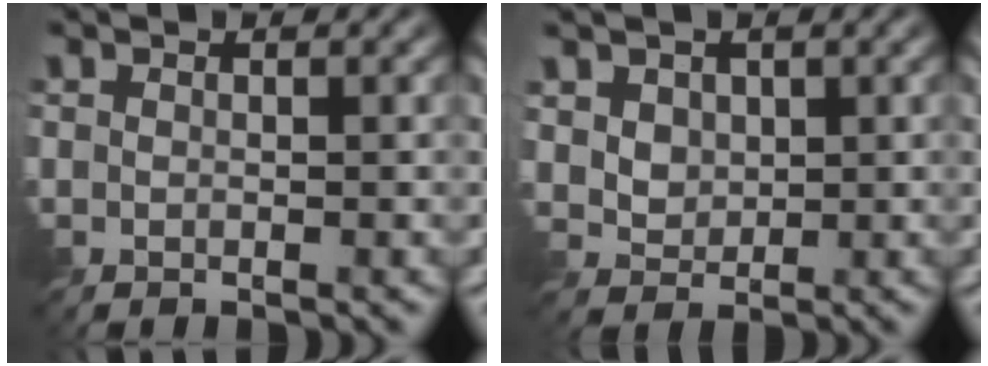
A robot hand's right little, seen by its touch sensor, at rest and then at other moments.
{"total": 2.9, "force": [1.3, 2.2, 1.4], "torque": [-0.053, -0.003, 0.040]}